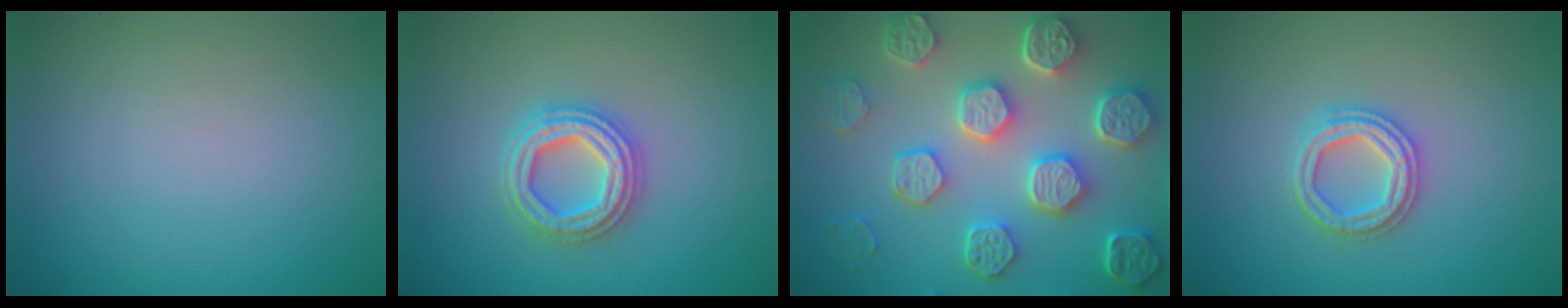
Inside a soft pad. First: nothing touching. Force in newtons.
{"total": 4.3, "press": 4.3, "slide": 0.6}
{"total": 8.2, "press": 6.5, "slide": 5.0}
{"total": 2.7, "press": 2.6, "slide": 0.7}